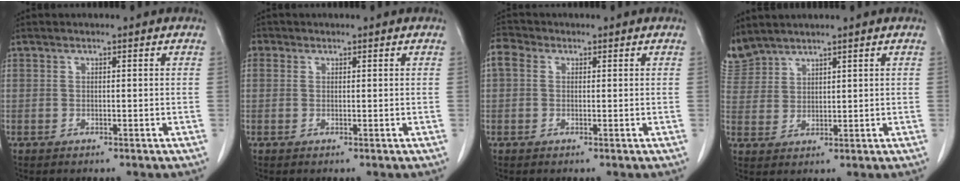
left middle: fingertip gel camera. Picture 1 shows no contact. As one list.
[{"total": 1.1, "force": [0.4, 1.0, 0.1], "torque": [0.007, 0.003, 0.004]}, {"total": 2.7, "force": [0.8, 2.1, 1.5], "torque": [-0.038, 0.018, 0.014]}, {"total": 4.5, "force": [4.4, 0.7, -0.3], "torque": [-0.004, 0.008, 0.100]}]